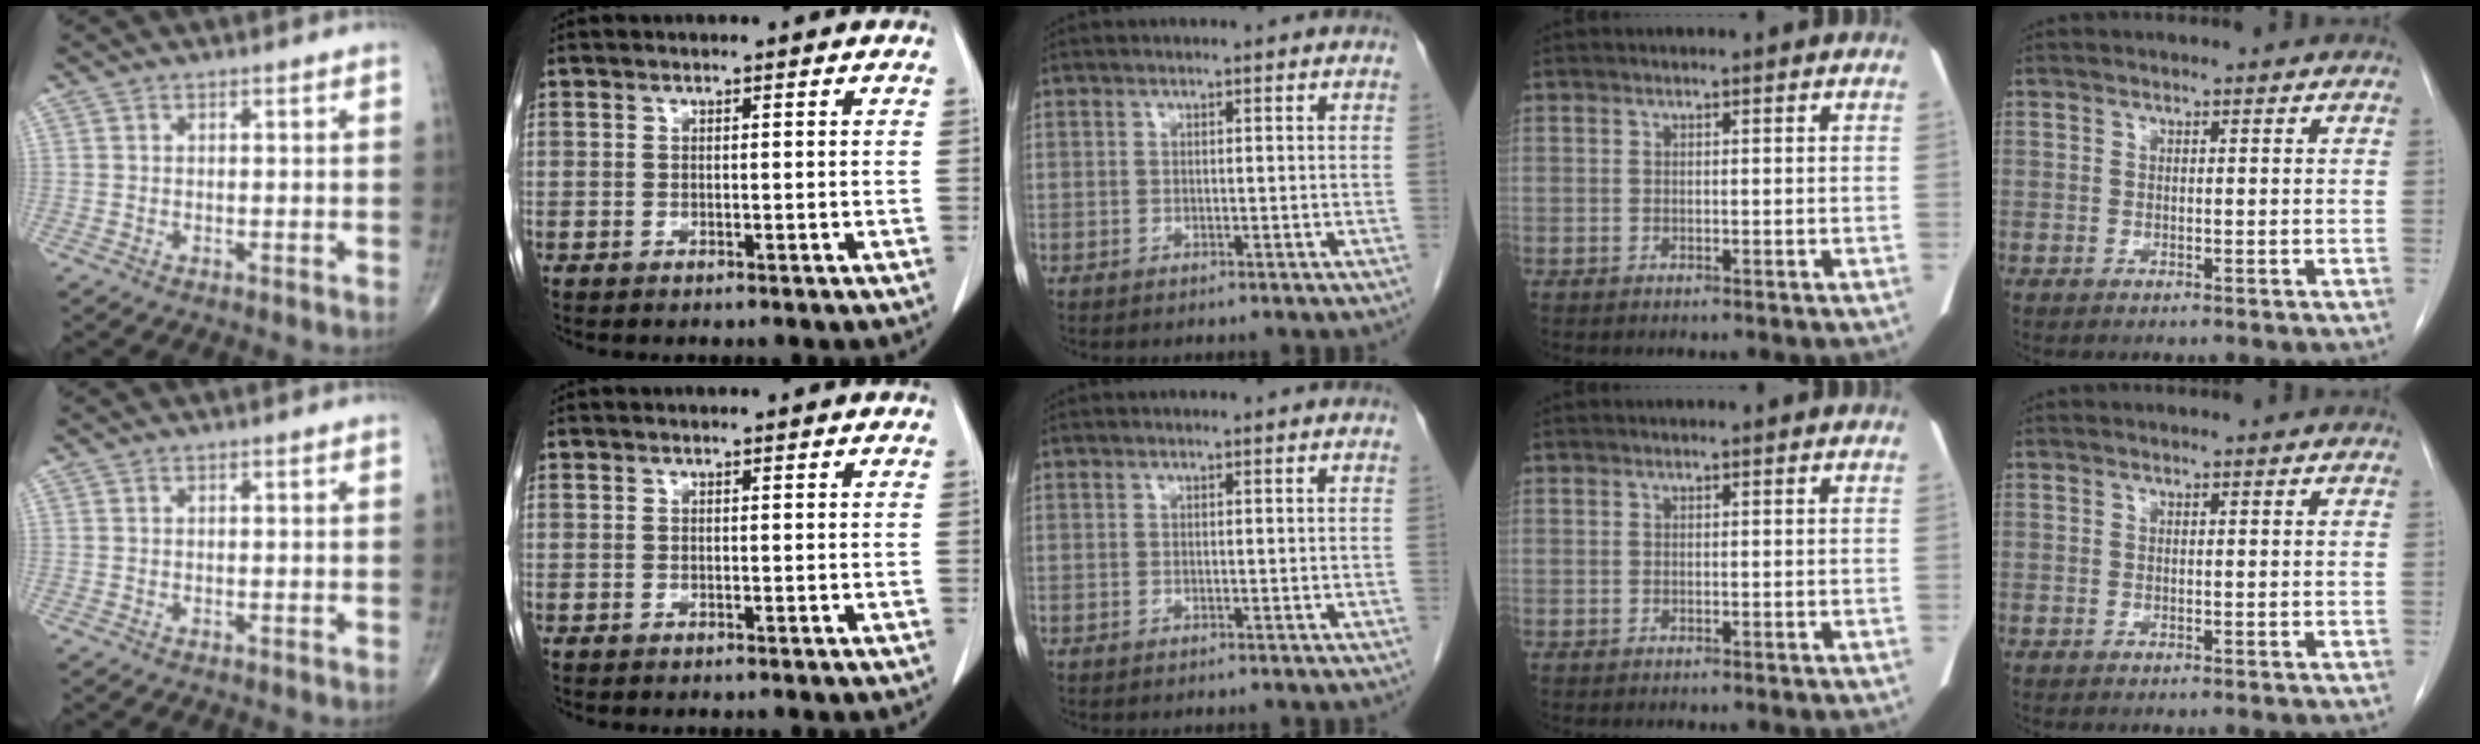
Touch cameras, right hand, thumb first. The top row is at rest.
{}